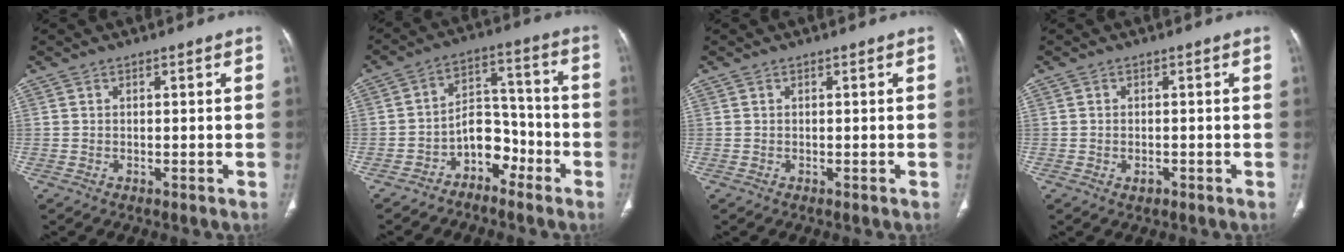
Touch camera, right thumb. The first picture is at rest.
{"total": 7.7, "force": [-4.7, 5.2, 3.0], "torque": [-0.013, 0.076, -0.087]}
{"total": 0.0}
{"total": 1.3, "force": [-0.6, 0.9, 0.7], "torque": [-0.010, 0.004, -0.006]}